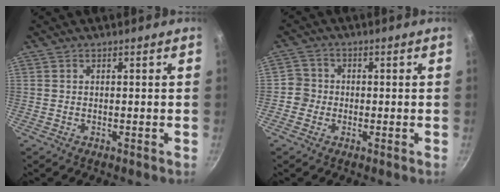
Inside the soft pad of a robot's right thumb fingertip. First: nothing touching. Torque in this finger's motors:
{"motor_torque": [-0.09, 0.19, 0.32, -0.08, -0.04]}